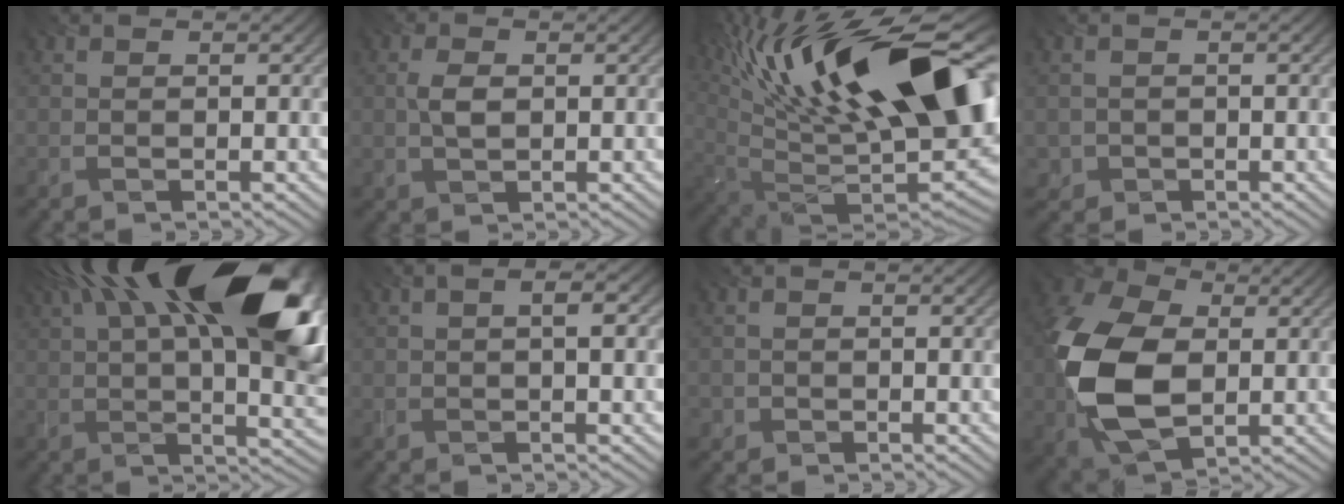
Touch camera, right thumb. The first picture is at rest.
{"total": 2.8, "force": [0.0, 1.6, 2.3], "torque": [-0.056, 0.004, 0.000]}
{"total": 20.8, "force": [8.0, 7.6, 17.6], "torque": [-0.305, 0.030, 0.149]}
{"total": 1.4, "force": [-0.5, 1.3, -0.2], "torque": [-0.001, -0.002, -0.013]}
{"total": 23.0, "force": [8.6, 9.6, 19.0], "torque": [-0.275, 0.054, 0.127]}
{"total": 2.1, "force": [-0.1, 0.6, 2.0], "torque": [-0.028, 0.006, -0.003]}
{"total": 0.9, "force": [-0.5, 0.8, -0.1], "torque": [0.003, -0.001, -0.013]}
{"total": 14.4, "force": [-0.3, 9.5, 10.8], "torque": [-0.275, 0.001, -0.001]}